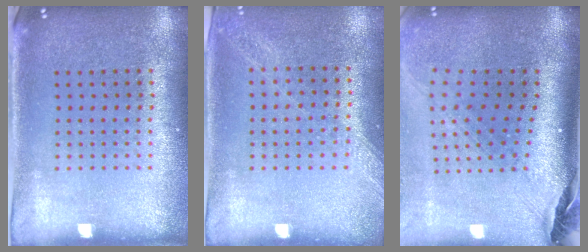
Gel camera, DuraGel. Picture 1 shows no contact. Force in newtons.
{"total": 1.2, "press": 1.2, "slide": 0.2}
{"total": 2.5, "press": 1.7, "slide": 1.8}